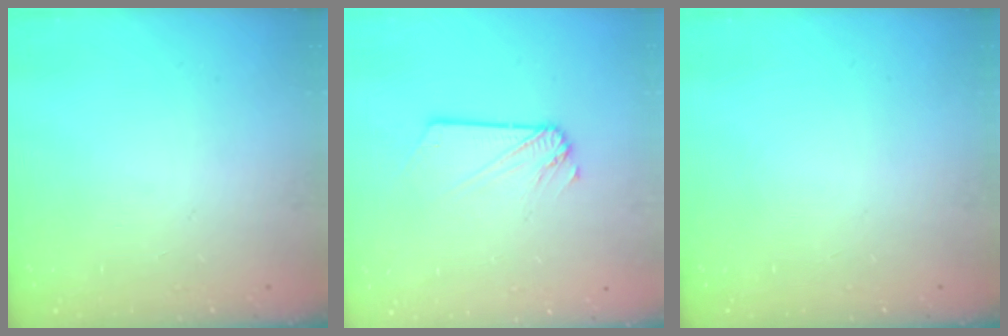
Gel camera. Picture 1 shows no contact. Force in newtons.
{"total": 2.5, "press": 2.5, "slide": 0.1}
{"total": 0.0}